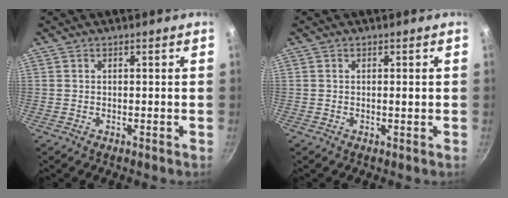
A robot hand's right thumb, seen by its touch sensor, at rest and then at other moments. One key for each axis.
{"total": 0.8, "fx": 0.1, "fy": 0.3, "fz": 0.8, "tx": -0.012, "ty": 0.001, "tz": 0.001}